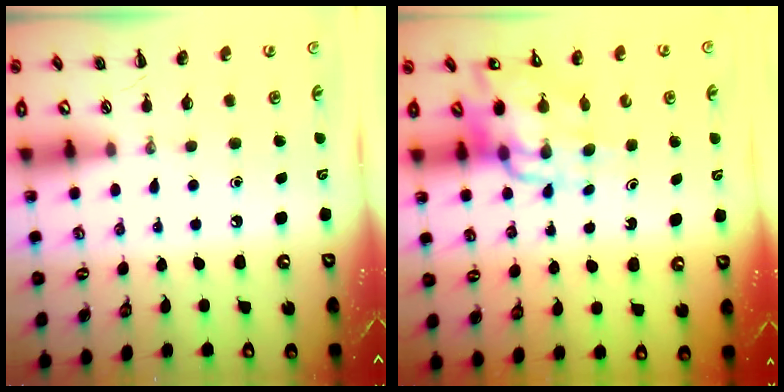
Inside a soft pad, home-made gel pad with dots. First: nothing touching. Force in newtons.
{"total": 12.4, "press": 11.8, "slide": 3.9}